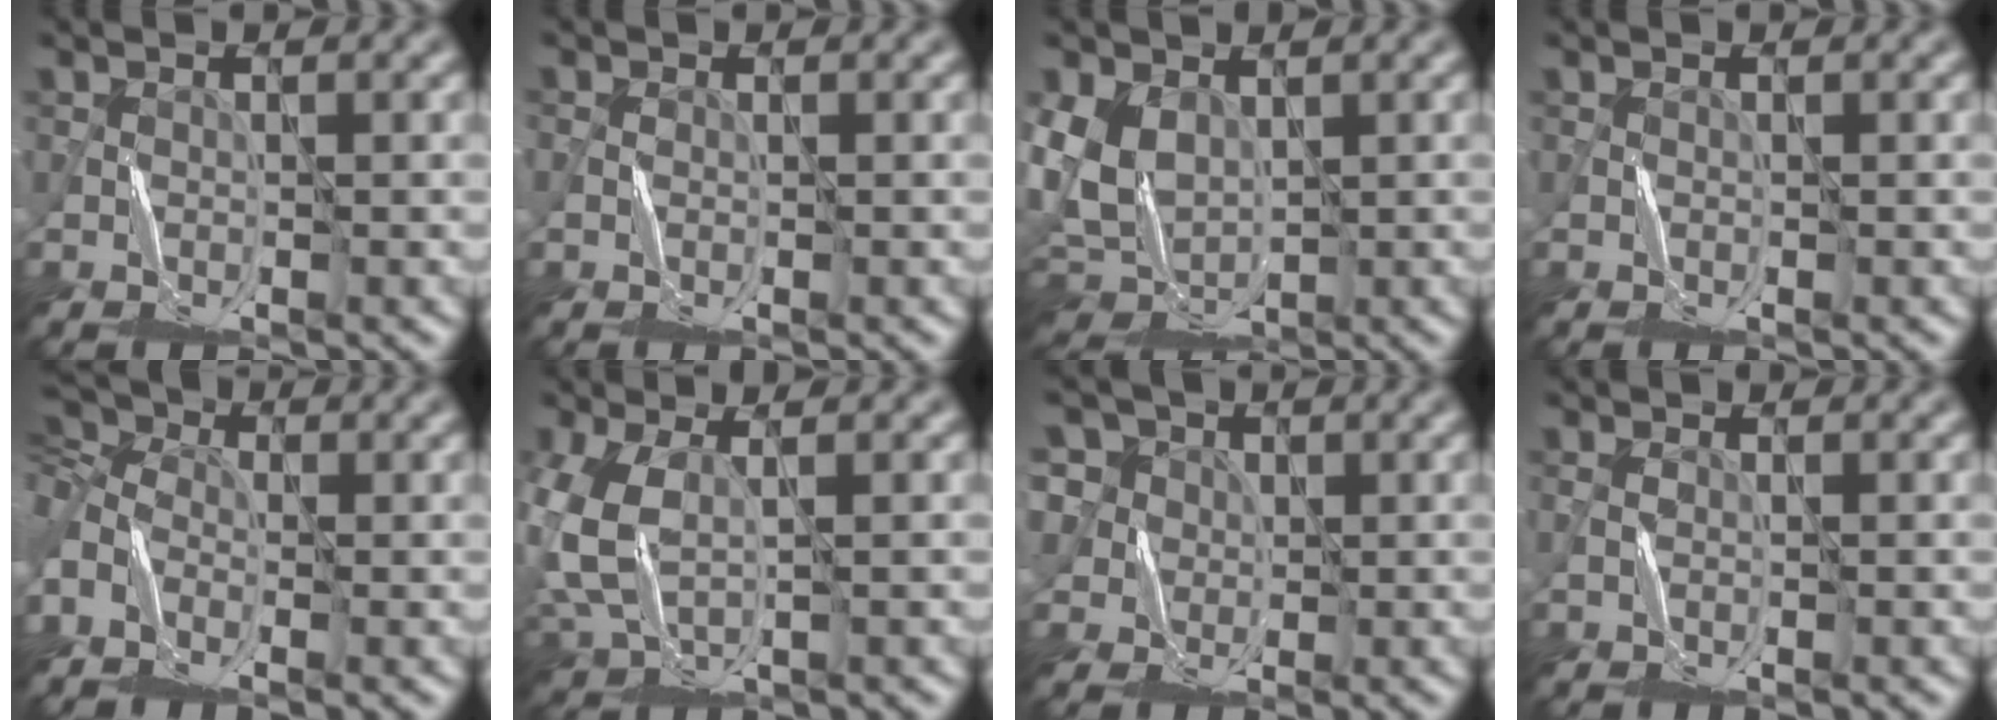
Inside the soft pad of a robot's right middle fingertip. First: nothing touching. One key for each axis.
{"total": 0.0}
{"total": 4.8, "fx": 0.9, "fy": 3.6, "fz": 3.0, "tx": -0.078, "ty": -0.007, "tz": 0.017}
{"total": 0.0}
{"total": 6.7, "fx": -1.2, "fy": 4.9, "fz": 4.5, "tx": -0.107, "ty": 0.013, "tz": -0.034}
{"total": 5.9, "fx": 0.0, "fy": 3.6, "fz": 4.8, "tx": -0.136, "ty": -0.006, "tz": 0.003}
{"total": 7.3, "fx": 4.0, "fy": 5.7, "fz": 2.3, "tx": -0.051, "ty": 0.014, "tz": 0.053}
{"total": 0.0}